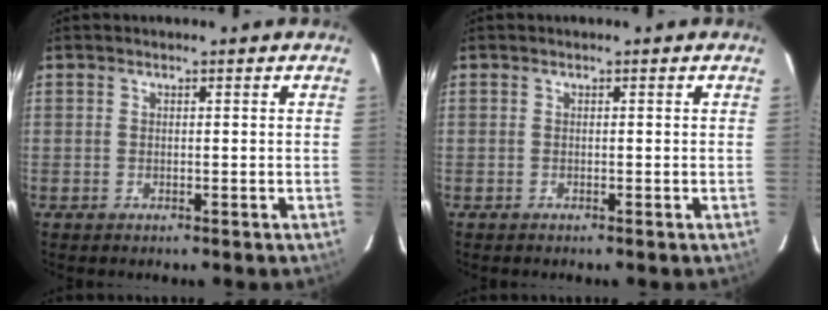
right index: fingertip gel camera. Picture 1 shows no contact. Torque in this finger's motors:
{"motor_torque": [-0.07, 0.02, -0.03, 0.00]}